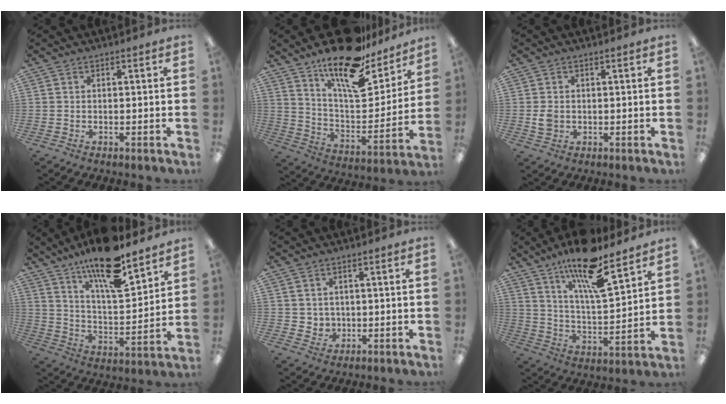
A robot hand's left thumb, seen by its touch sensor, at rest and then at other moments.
{"total": 20.0, "force": [15.2, 7.2, 10.8], "torque": [-0.177, -0.106, 0.261]}
{"total": 2.5, "force": [-0.1, 2.1, 1.4], "torque": [-0.018, 0.002, -0.003]}
{"total": 17.0, "force": [13.0, 4.4, 10.0], "torque": [-0.172, -0.081, 0.216]}
{"total": 3.2, "force": [1.9, 2.6, -0.1], "torque": [0.000, -0.007, 0.034]}
{"total": 17.1, "force": [12.7, 4.1, 10.8], "torque": [-0.191, -0.074, 0.210]}